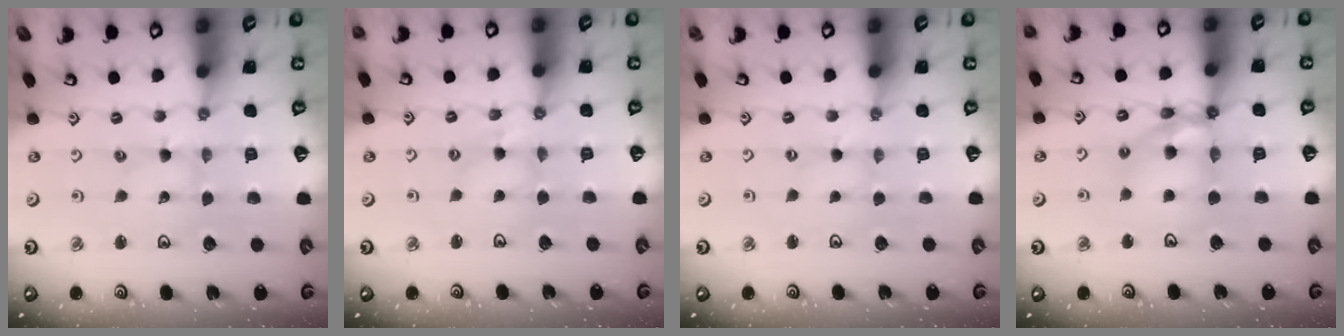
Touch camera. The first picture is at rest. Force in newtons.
{"total": 3.9, "press": 3.9, "slide": 0.4}
{"total": 0.6, "press": 0.5, "slide": 0.1}
{"total": 12.5, "press": 12.4, "slide": 1.5}